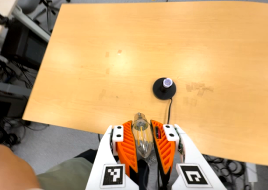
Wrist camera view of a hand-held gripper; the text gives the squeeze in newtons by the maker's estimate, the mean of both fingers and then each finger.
{"total": 20.8, "left": 22.5, "right": 19.0}